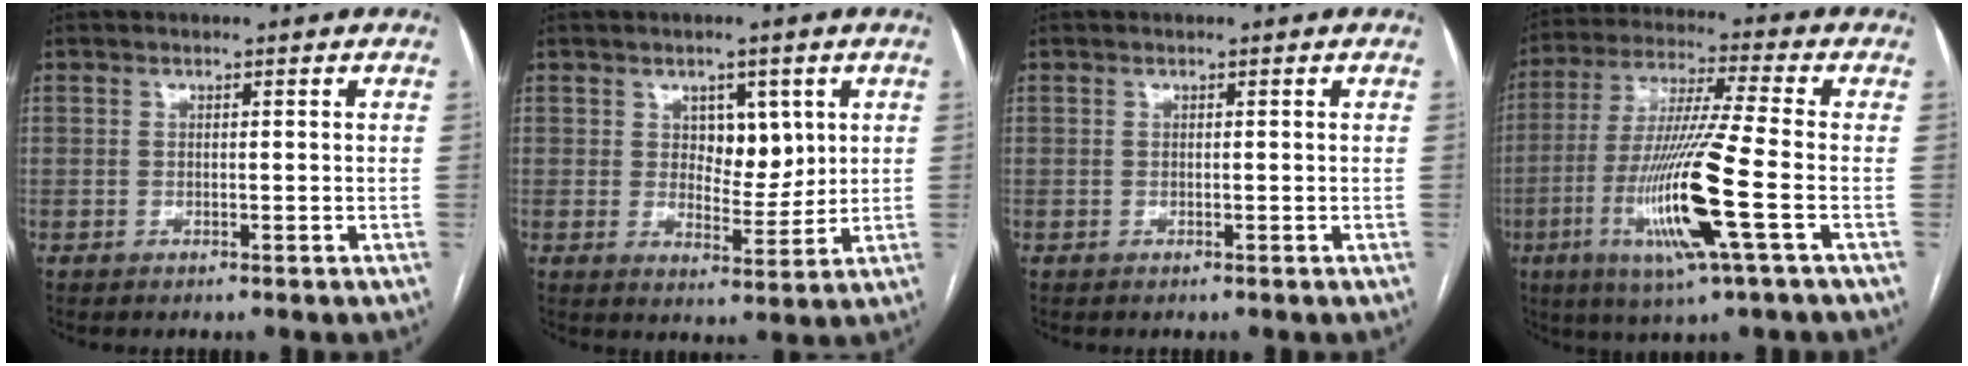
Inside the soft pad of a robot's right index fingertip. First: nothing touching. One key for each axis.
{"total": 5.9, "fx": 2.1, "fy": 3.4, "fz": 4.3, "tx": -0.058, "ty": 0.002, "tz": 0.038}
{"total": 0.0}
{"total": 15.8, "fx": -4.7, "fy": -0.6, "fz": 15.1, "tx": -0.308, "ty": -0.020, "tz": -0.092}